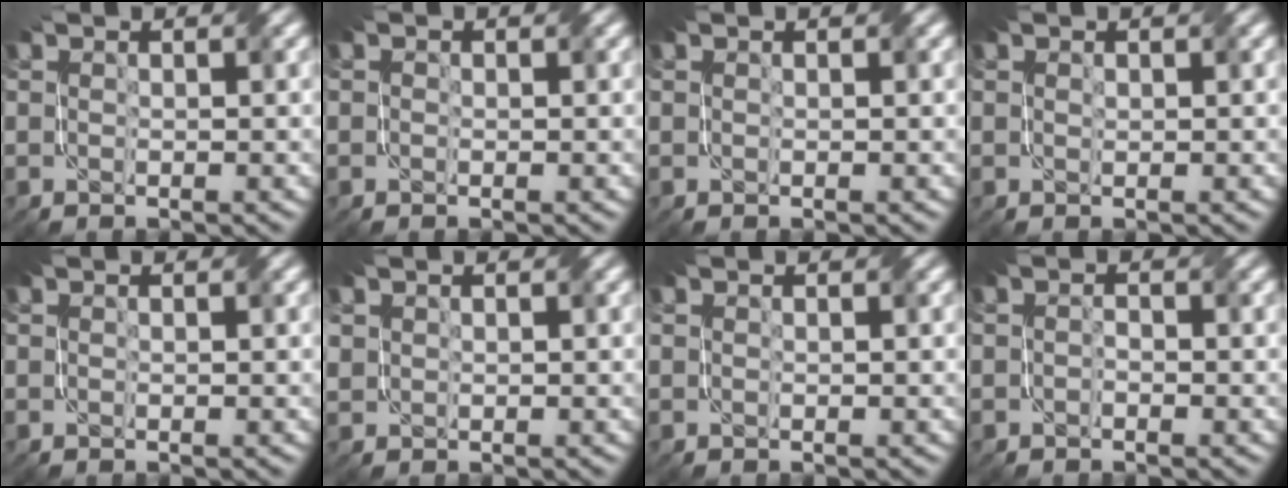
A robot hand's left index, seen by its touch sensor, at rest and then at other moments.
{"total": 0.0}
{"total": 0.7, "force": [-0.2, -0.6, -0.3], "torque": [0.006, 0.001, -0.006]}
{"total": 0.0}
{"total": 0.7, "force": [-0.3, -0.6, -0.3], "torque": [0.006, 0.001, -0.009]}
{"total": 0.7, "force": [0.3, 0.6, 0.2], "torque": [-0.014, 0.006, 0.003]}
{"total": 0.7, "force": [0.2, 0.5, 0.5], "torque": [-0.009, 0.004, 0.004]}
{"total": 0.6, "force": [-0.5, 0.1, 0.2], "torque": [-0.006, -0.001, -0.016]}